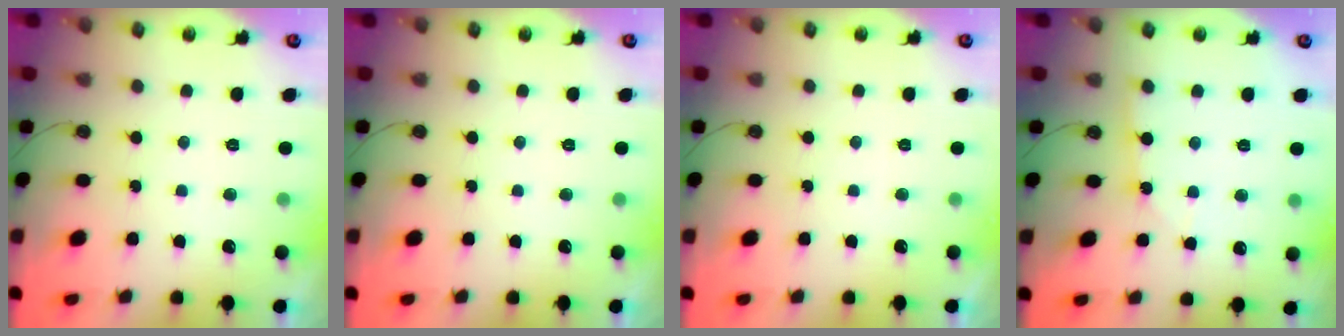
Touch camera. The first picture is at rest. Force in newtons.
{"total": 0.0}
{"total": 0.0}
{"total": 2.8, "press": 2.8, "slide": 0.3}